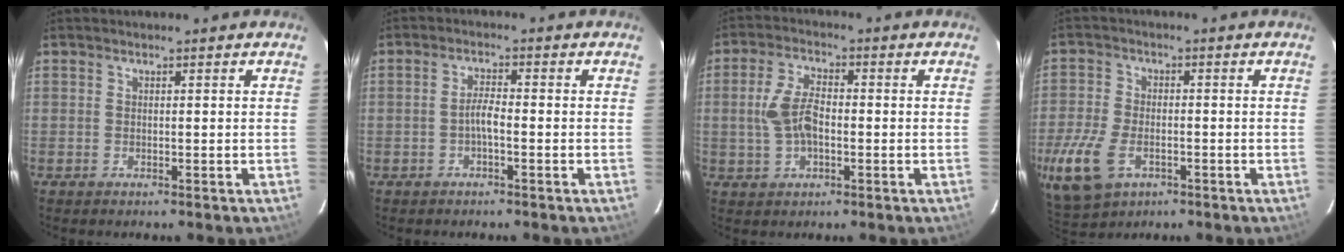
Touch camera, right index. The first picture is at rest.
{"total": 2.4, "force": [-1.1, 0.5, 2.1], "torque": [-0.042, 0.007, -0.022]}
{"total": 7.3, "force": [-0.6, 4.0, 6.1], "torque": [-0.126, 0.007, -0.006]}
{"total": 12.3, "force": [-5.1, 7.5, 8.3], "torque": [-0.206, -0.019, -0.090]}